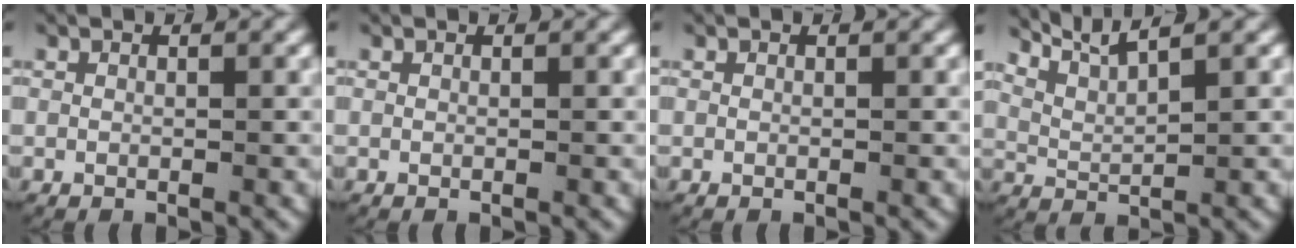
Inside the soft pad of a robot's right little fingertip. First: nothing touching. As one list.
[{"total": 0.0}, {"total": 0.0}, {"total": 4.5, "force": [3.8, 1.3, 1.9], "torque": [-0.045, 0.008, 0.065]}]